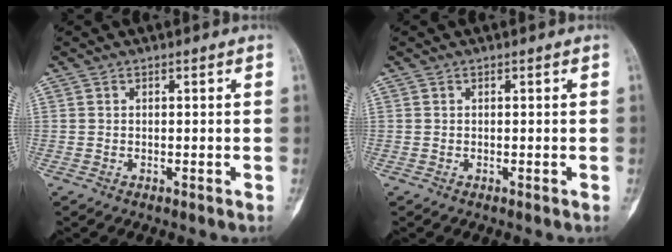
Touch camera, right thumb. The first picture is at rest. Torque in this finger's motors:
{"motor_torque": [0.02, 0.00, 0.03, -0.03, 0.02]}